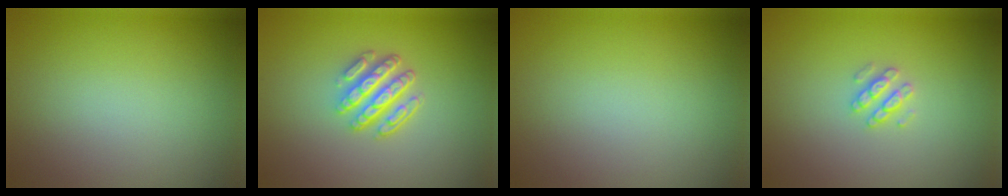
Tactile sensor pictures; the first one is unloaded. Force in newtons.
{"total": 4.6, "press": 3.4, "slide": 3.1}
{"total": 0.0}
{"total": 1.9, "press": 1.9, "slide": 0.3}